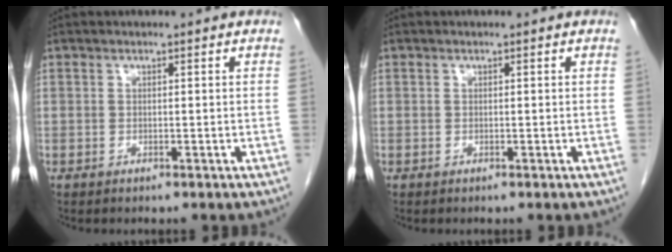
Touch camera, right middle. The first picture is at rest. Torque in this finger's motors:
{"motor_torque": [-0.04, -0.04, 0.00, 0.00]}